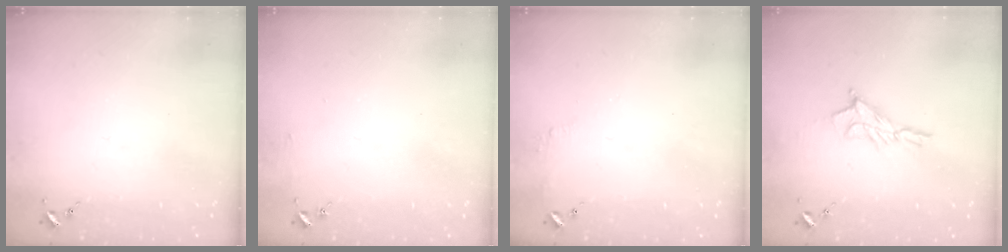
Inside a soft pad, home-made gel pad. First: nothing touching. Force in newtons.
{"total": 2.5, "press": 2.5, "slide": 0.2}
{"total": 4.8, "press": 4.8, "slide": 0.4}
{"total": 8.7, "press": 8.7, "slide": 0.5}